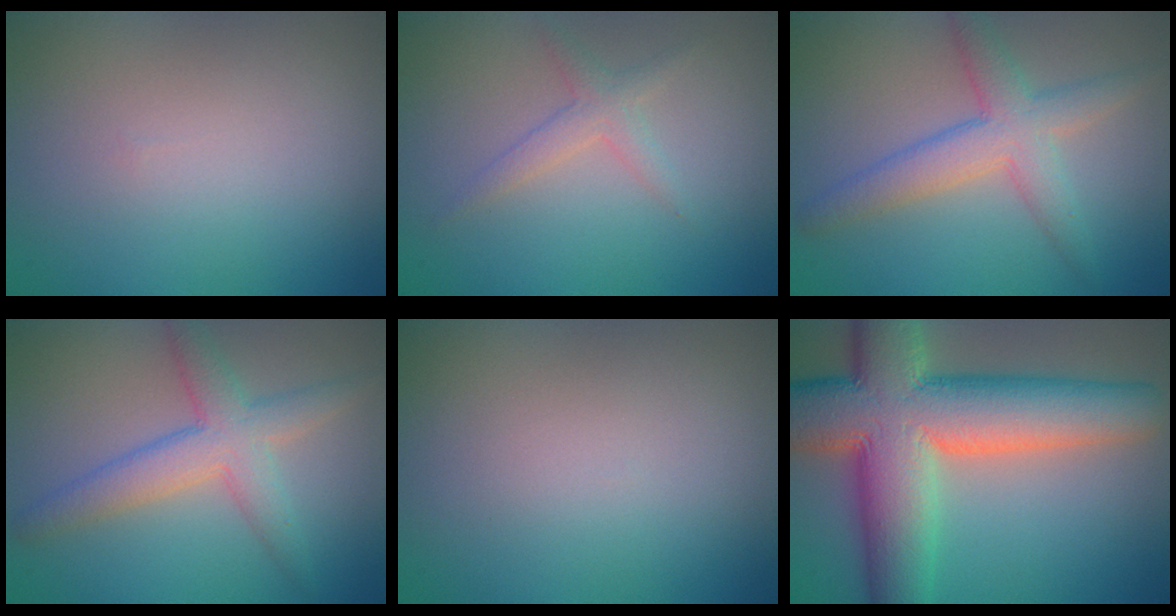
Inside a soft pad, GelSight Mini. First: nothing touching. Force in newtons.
{"total": 1.8, "press": 1.8, "slide": 0.1}
{"total": 4.3, "press": 4.3, "slide": 0.2}
{"total": 4.3, "press": 4.3, "slide": 0.2}
{"total": 0.0}
{"total": 13.8, "press": 13.7, "slide": 0.9}